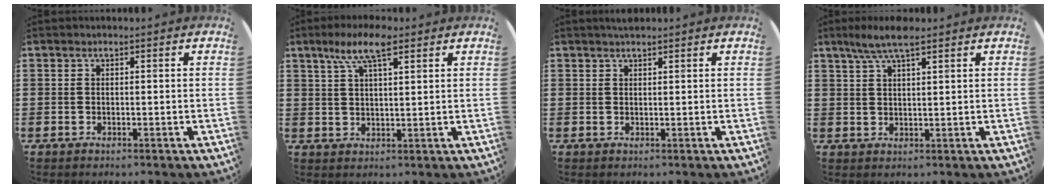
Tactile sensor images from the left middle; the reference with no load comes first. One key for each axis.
{"total": 7.1, "fx": 4.5, "fy": 2.0, "fz": 5.1, "tx": -0.102, "ty": 0.006, "tz": 0.076}
{"total": 1.1, "fx": 1.0, "fy": 0.1, "fz": 0.3, "tx": -0.005, "ty": 0.002, "tz": 0.018}
{"total": 4.8, "fx": 3.5, "fy": 1.0, "fz": 3.1, "tx": -0.068, "ty": 0.002, "tz": 0.062}